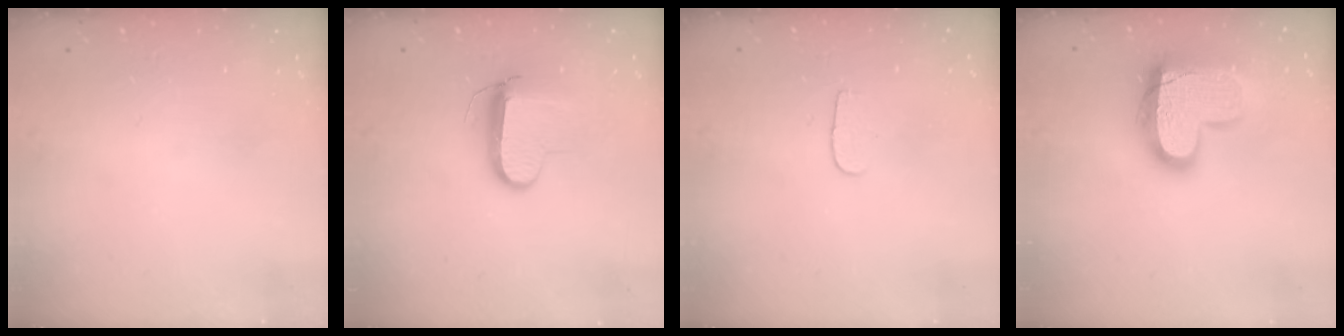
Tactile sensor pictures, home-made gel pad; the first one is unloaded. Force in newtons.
{"total": 9.6, "press": 9.5, "slide": 0.9}
{"total": 3.6, "press": 3.6, "slide": 0.4}
{"total": 17.6, "press": 17.6, "slide": 1.5}